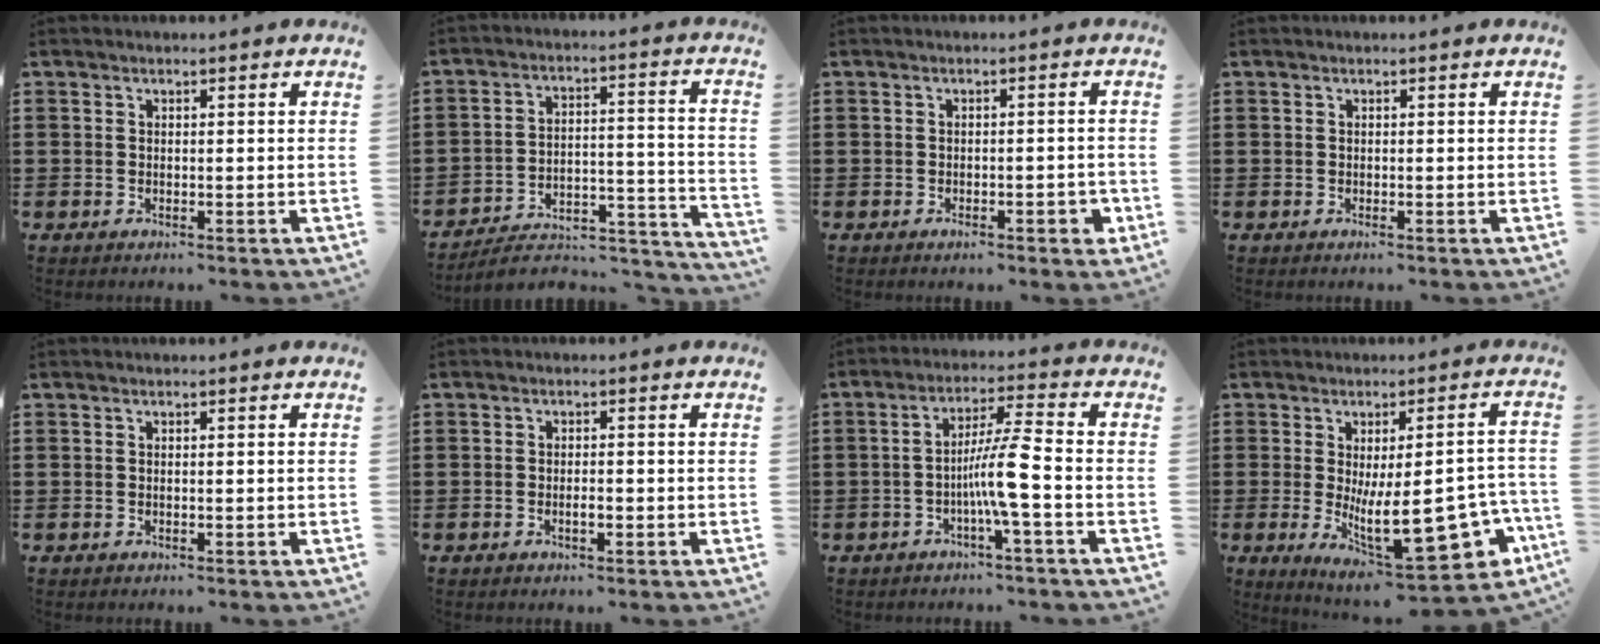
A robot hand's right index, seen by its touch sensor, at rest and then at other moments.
{"total": 5.9, "force": [-5.3, 1.8, 2.1], "torque": [-0.030, 0.009, -0.103]}
{"total": 2.6, "force": [-1.1, 0.9, 2.2], "torque": [-0.037, 0.001, -0.020]}
{"total": 0.0}
{"total": 0.0}
{"total": 2.0, "force": [-0.7, 0.6, 1.8], "torque": [-0.033, -0.001, -0.012]}
{"total": 7.7, "force": [-2.2, -0.2, 7.4], "torque": [-0.134, -0.003, -0.046]}
{"total": 16.2, "force": [-3.8, 5.8, 14.7], "torque": [-0.210, -0.018, -0.048]}